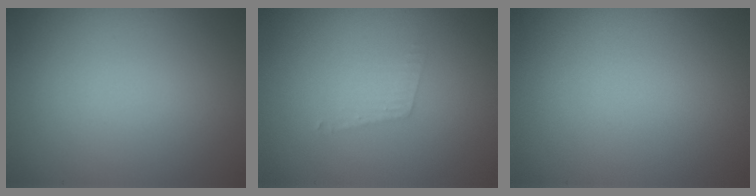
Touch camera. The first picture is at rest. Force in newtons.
{"total": 1.3, "press": 1.3, "slide": 0.1}
{"total": 0.0}